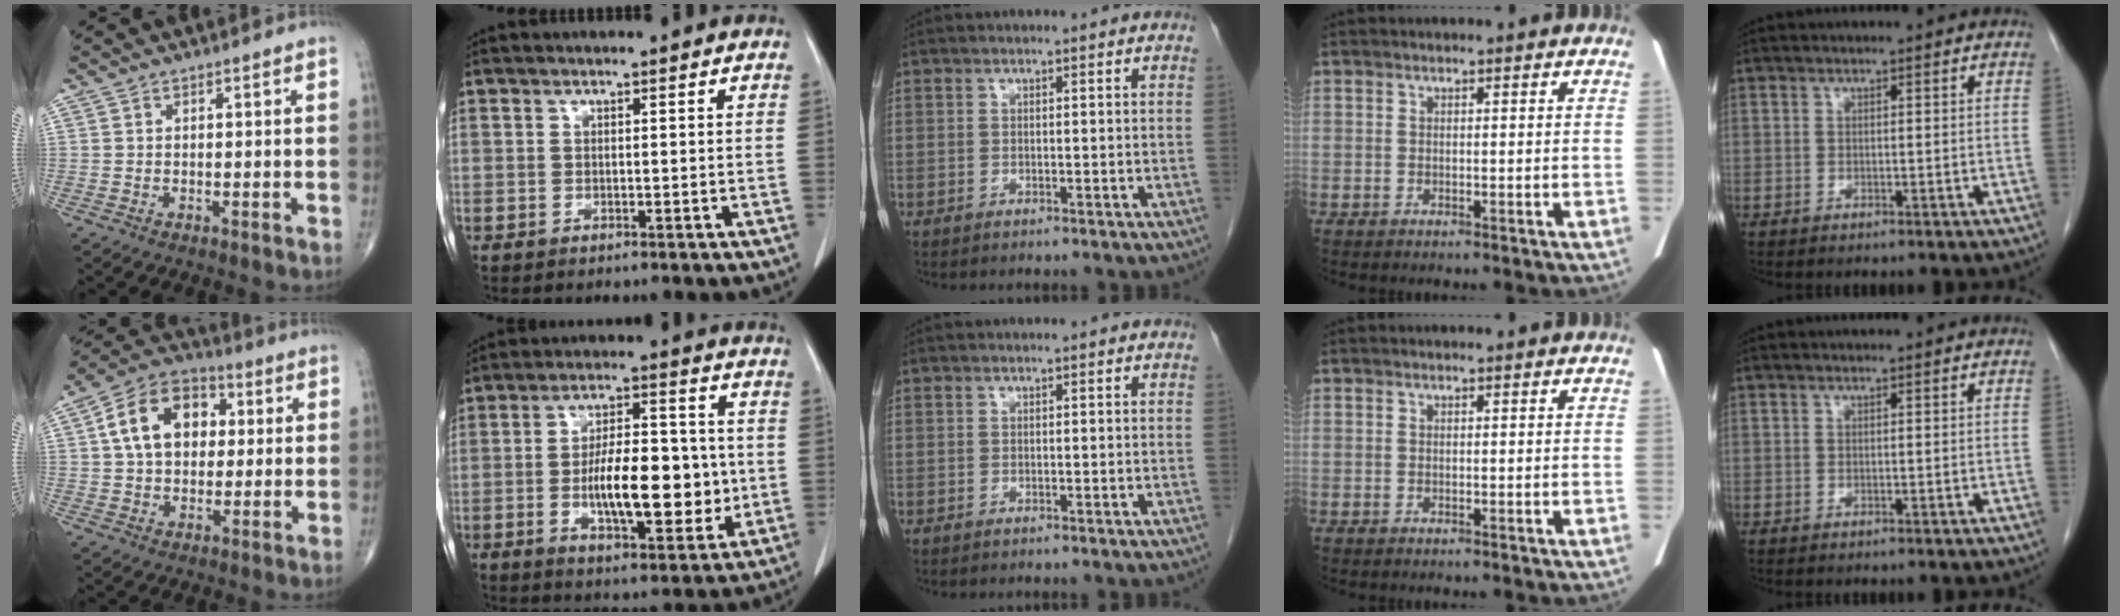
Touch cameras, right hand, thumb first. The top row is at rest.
{"thumb": {"total": 14.2, "force": [2.7, 9.9, 9.9], "torque": [-0.139, 0.018, 0.035]}, "index": {"total": 14.1, "force": [-1.6, 5.1, 13.1], "torque": [-0.217, 0.010, -0.021]}}